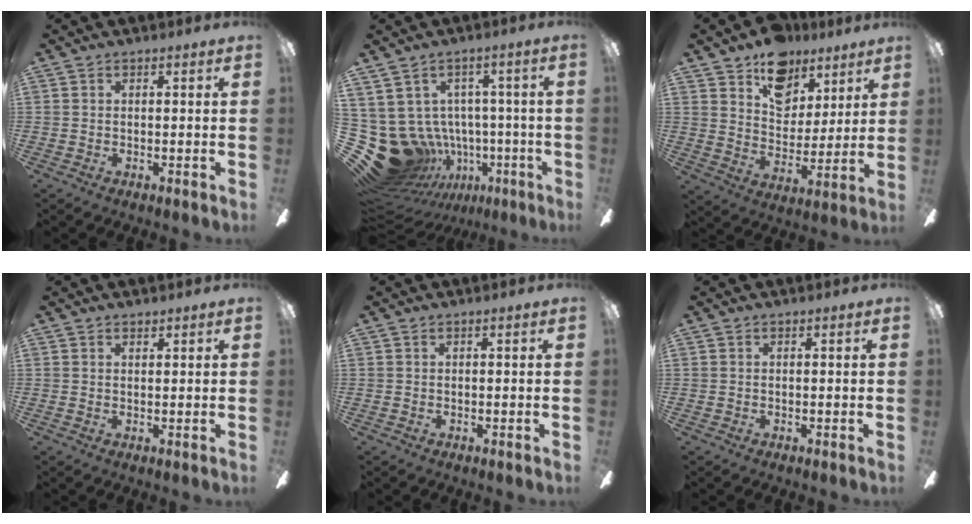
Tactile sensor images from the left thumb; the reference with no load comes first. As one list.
[{"total": 15.9, "force": [-4.2, 13.6, 7.2], "torque": [-0.190, -0.002, -0.032]}, {"total": 13.8, "force": [9.6, 8.9, 4.5], "torque": [-0.063, -0.061, 0.179]}, {"total": 1.1, "force": [0.9, 0.4, 0.3], "torque": [0.002, -0.003, 0.016]}, {"total": 0.0}, {"total": 0.0}]